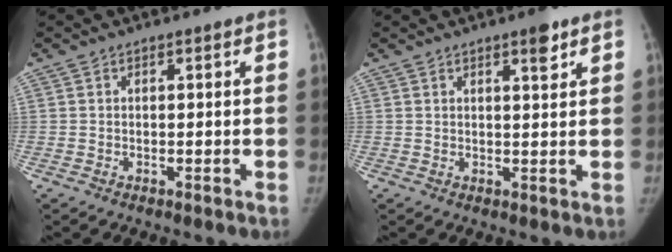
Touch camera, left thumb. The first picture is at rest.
{"total": 3.3, "force": [2.1, 0.8, 2.4], "torque": [-0.029, -0.012, 0.030]}